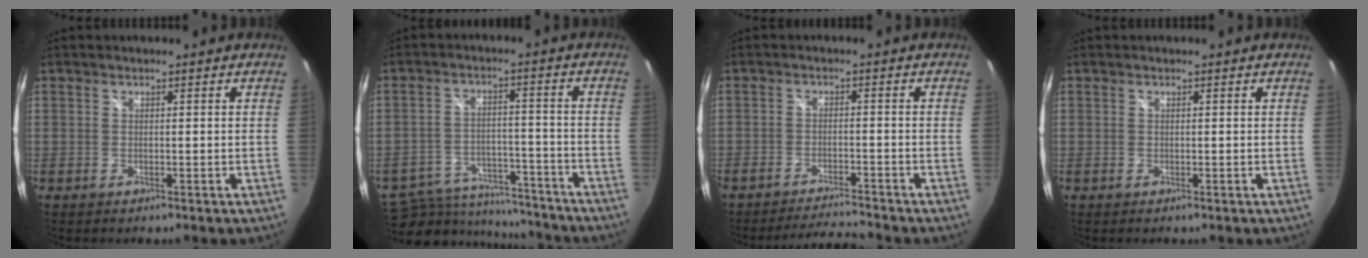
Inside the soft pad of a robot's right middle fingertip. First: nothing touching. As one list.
[{"total": 14.3, "force": [-12.0, 6.2, 4.7], "torque": [-0.110, 0.010, -0.162]}, {"total": 5.9, "force": [-5.8, -0.1, 1.3], "torque": [-0.039, 0.005, -0.095]}, {"total": 0.0}]